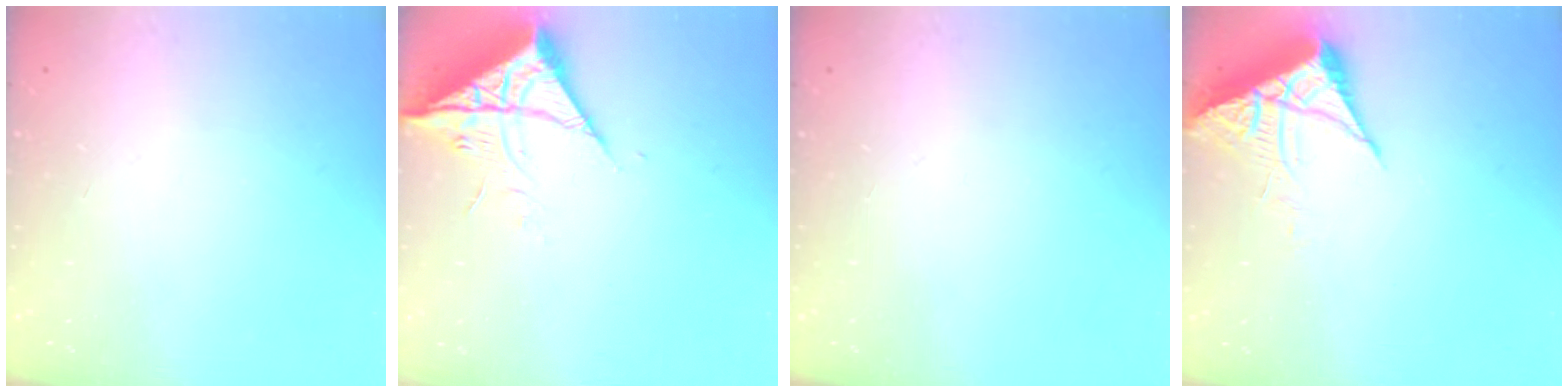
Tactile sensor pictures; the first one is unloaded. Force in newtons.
{"total": 10.4, "press": 10.3, "slide": 1.4}
{"total": 0.0}
{"total": 6.6, "press": 6.6, "slide": 0.8}